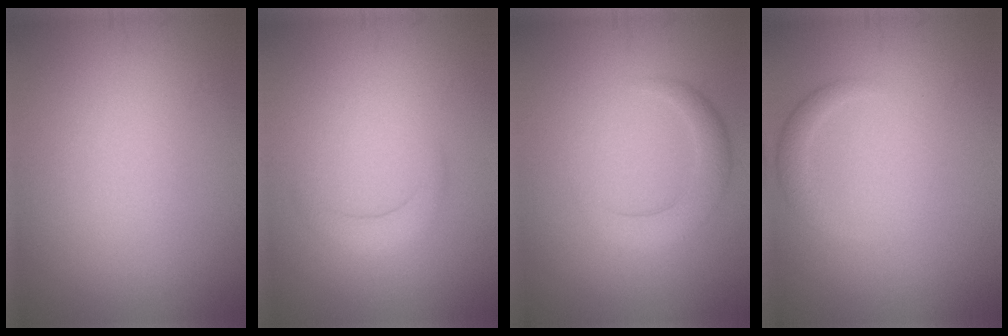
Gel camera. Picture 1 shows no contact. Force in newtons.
{"total": 1.7, "press": 1.6, "slide": 0.2}
{"total": 2.8, "press": 2.8, "slide": 0.2}
{"total": 1.4, "press": 1.4, "slide": 0.1}